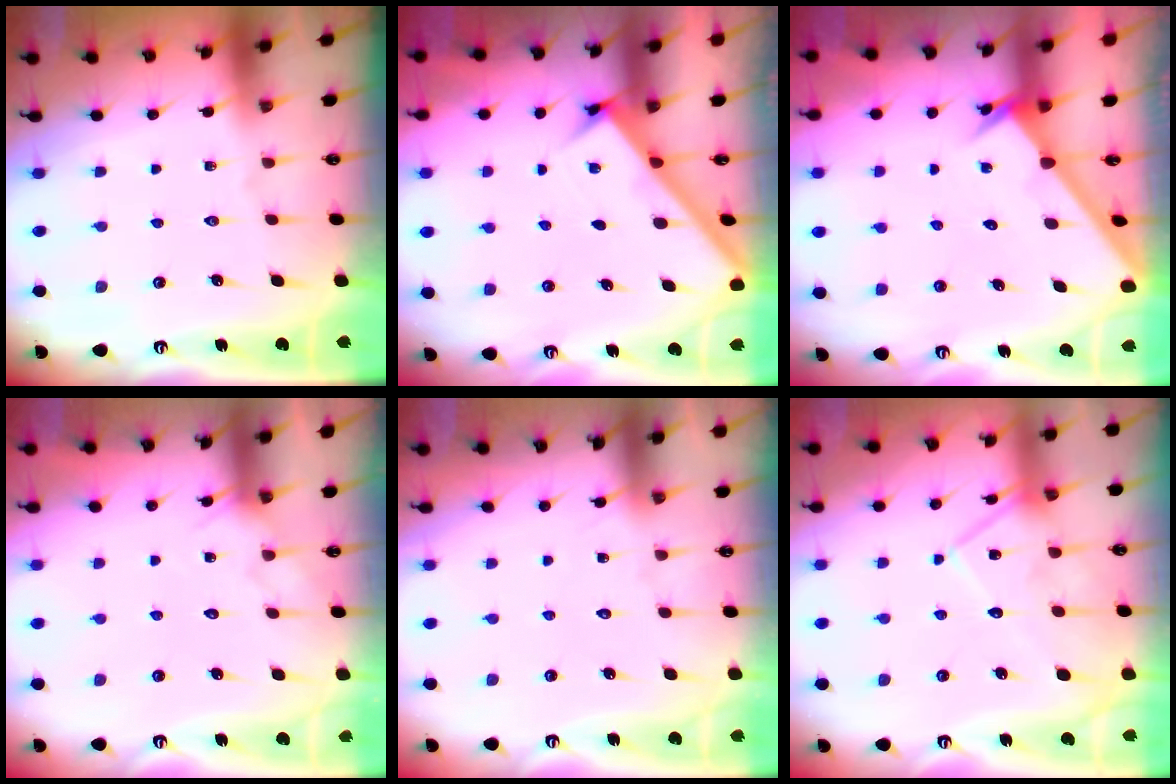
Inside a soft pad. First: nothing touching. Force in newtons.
{"total": 2.5, "press": 2.5, "slide": 0.3}
{"total": 2.3, "press": 2.3, "slide": 0.2}
{"total": 5.3, "press": 5.2, "slide": 0.5}
{"total": 4.7, "press": 4.7, "slide": 0.4}
{"total": 13.5, "press": 13.5, "slide": 0.9}